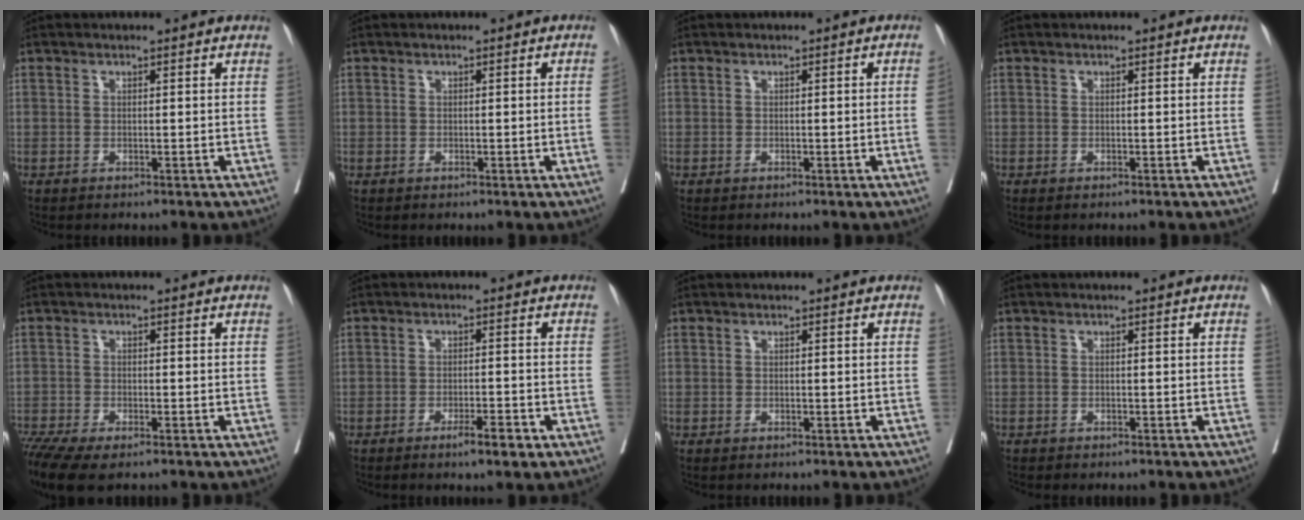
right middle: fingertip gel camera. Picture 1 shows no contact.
{"total": 0.9, "force": [-0.1, -0.1, 0.9], "torque": [-0.018, 0.003, 0.003]}
{"total": 1.3, "force": [-0.2, -0.1, 1.2], "torque": [-0.022, 0.004, 0.002]}
{"total": 0.7, "force": [-0.6, 0.0, 0.3], "torque": [-0.008, -0.005, -0.008]}
{"total": 7.9, "force": [-5.9, 2.1, 4.8], "torque": [-0.092, -0.016, -0.101]}
{"total": 3.6, "force": [-2.2, 0.2, 2.8], "torque": [-0.046, -0.005, -0.032]}
{"total": 0.6, "force": [-0.6, 0.0, 0.3], "torque": [-0.008, -0.004, -0.008]}
{"total": 2.0, "force": [-1.8, 0.4, 0.8], "torque": [-0.018, -0.005, -0.022]}